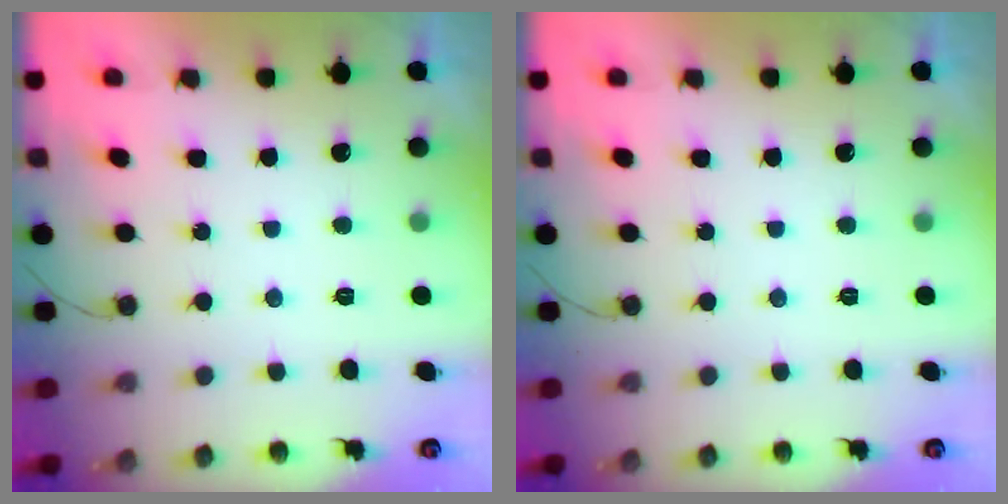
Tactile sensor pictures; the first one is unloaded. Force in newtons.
{"total": 0.0}